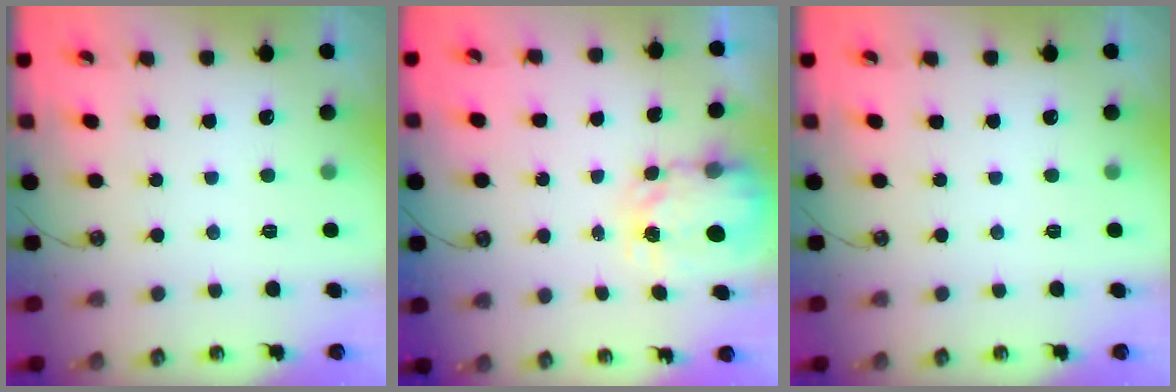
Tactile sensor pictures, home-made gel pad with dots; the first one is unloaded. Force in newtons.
{"total": 4.0, "press": 4.0, "slide": 0.0}
{"total": 0.0}